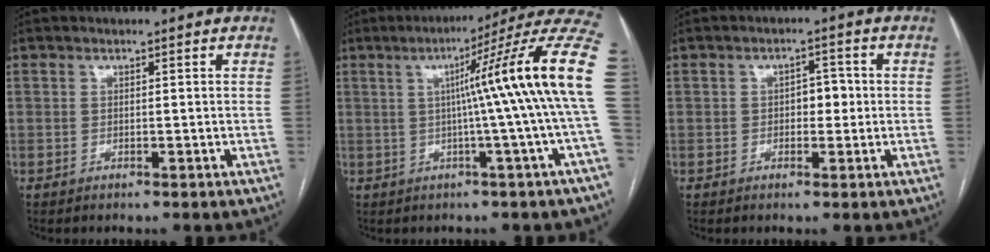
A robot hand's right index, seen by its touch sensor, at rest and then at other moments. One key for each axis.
{"total": 17.1, "fx": 1.3, "fy": -2.6, "fz": 16.8, "tx": -0.202, "ty": 0.026, "tz": 0.006}
{"total": 3.1, "fx": -0.1, "fy": 1.8, "fz": 2.5, "tx": -0.030, "ty": 0.010, "tz": -0.002}